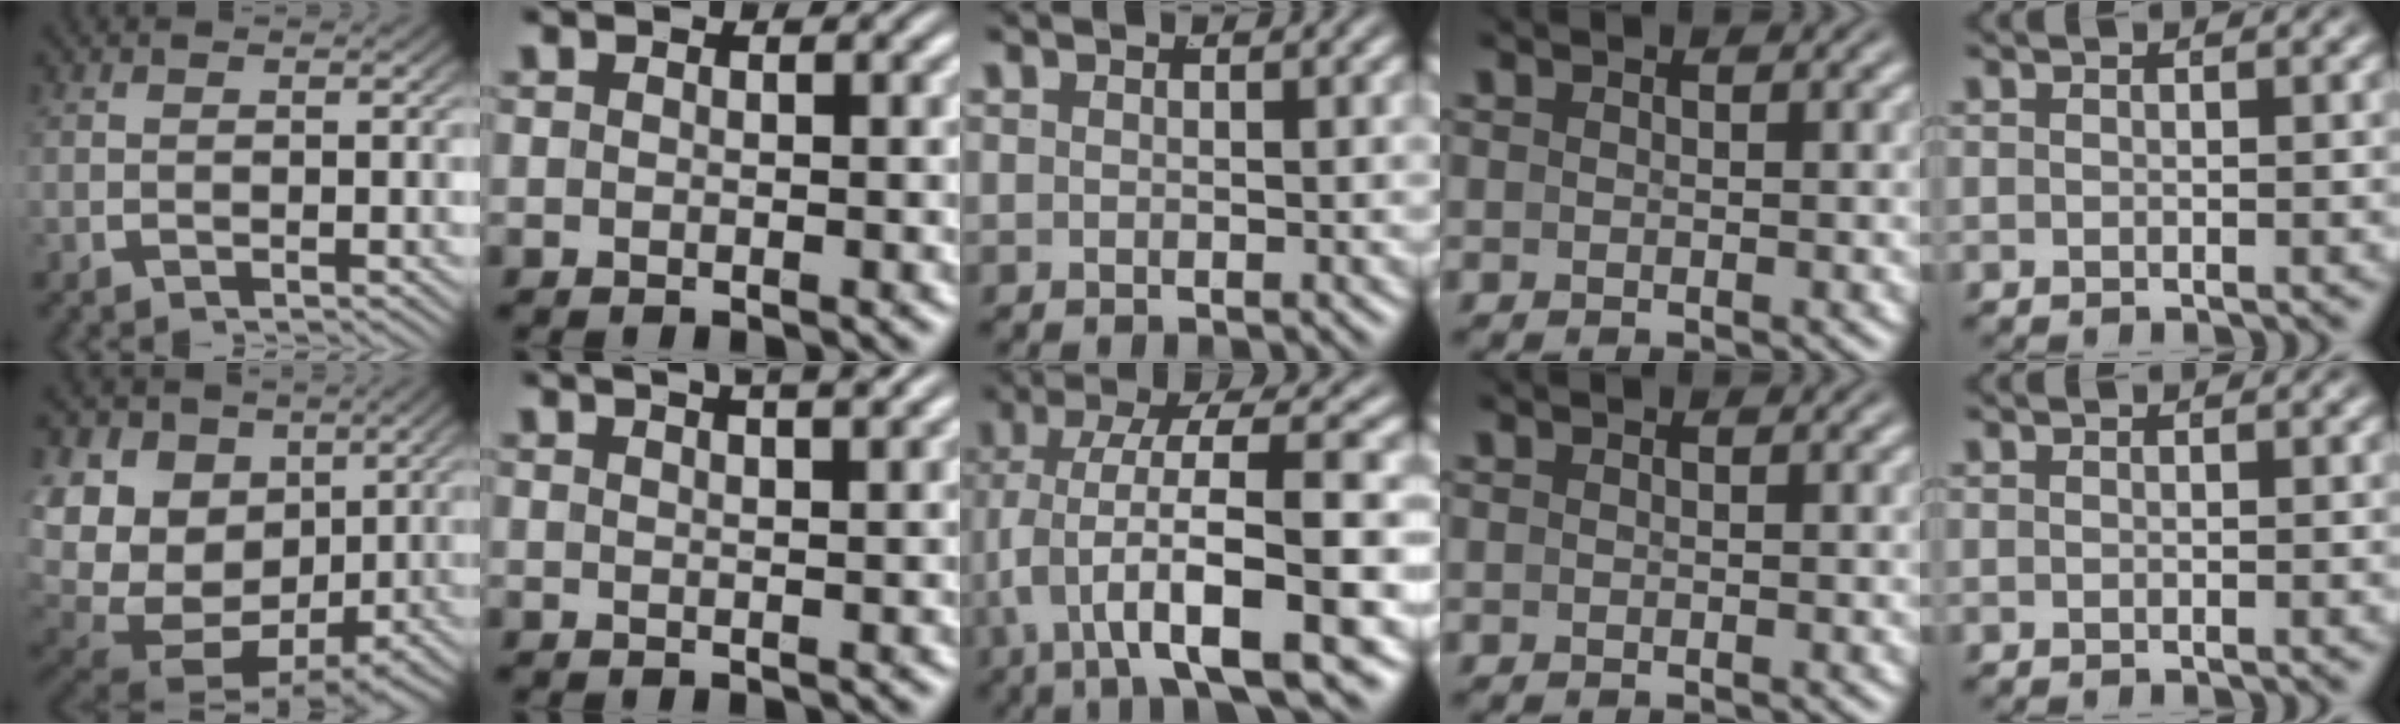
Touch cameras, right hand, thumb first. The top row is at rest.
{"thumb": {"total": 19.9, "force": [-0.7, 16.3, 11.5], "torque": [-0.285, -0.078, 0.005]}, "index": {"total": 5.0, "force": [3.4, 1.3, 3.5], "torque": [-0.033, 0.018, 0.046]}, "middle": {"total": 9.8, "force": [-3.2, 3.7, 8.5], "torque": [-0.157, -0.017, -0.041]}}